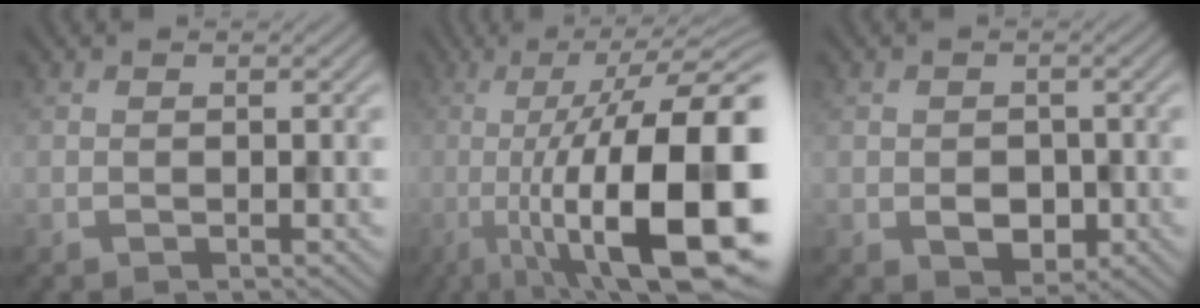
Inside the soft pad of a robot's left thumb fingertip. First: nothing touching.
{"total": 20.1, "force": [-4.8, 6.0, 18.5], "torque": [-0.284, -0.001, -0.074]}
{"total": 3.2, "force": [-0.7, 2.5, 1.8], "torque": [-0.038, -0.011, -0.011]}